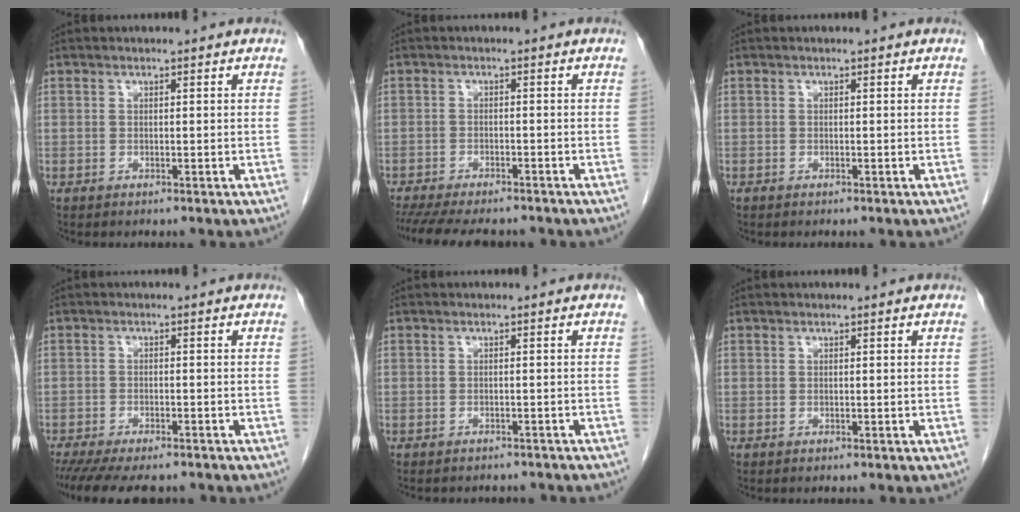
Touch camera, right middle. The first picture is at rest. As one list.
[{"total": 12.9, "force": [-11.1, 3.3, 5.6], "torque": [-0.109, -0.013, -0.154]}, {"total": 0.0}, {"total": 11.5, "force": [-9.8, 3.0, 5.3], "torque": [-0.089, -0.016, -0.139]}, {"total": 6.4, "force": [-5.8, 2.2, 1.6], "torque": [-0.019, 0.002, -0.061]}, {"total": 0.0}]